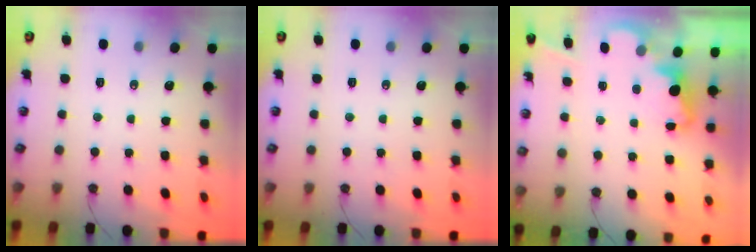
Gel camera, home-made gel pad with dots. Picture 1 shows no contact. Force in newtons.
{"total": 0.0}
{"total": 2.3, "press": 2.2, "slide": 0.5}